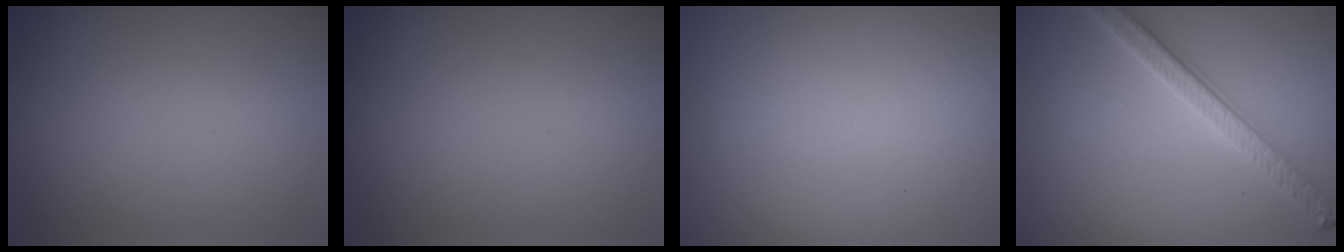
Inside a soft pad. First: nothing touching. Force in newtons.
{"total": 0.0}
{"total": 0.0}
{"total": 3.6, "press": 3.2, "slide": 1.6}